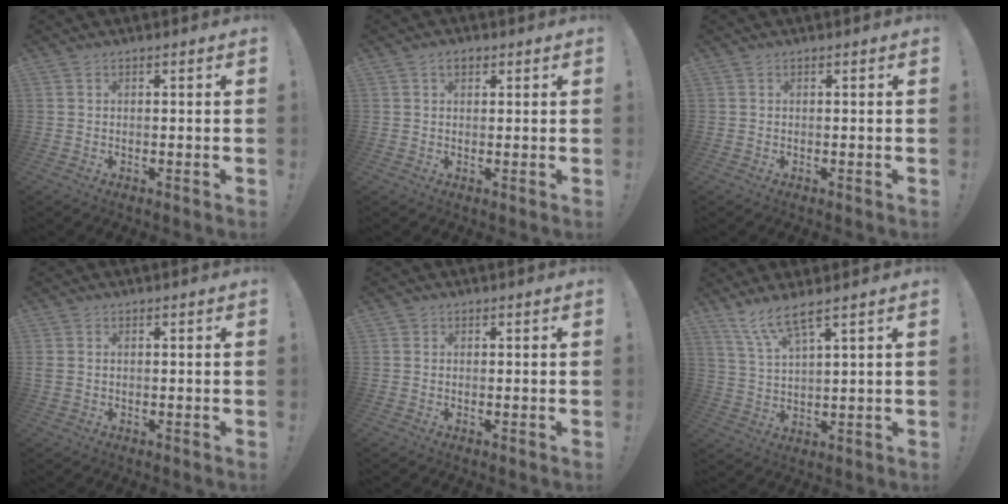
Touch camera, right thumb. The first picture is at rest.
{"total": 2.5, "force": [1.3, 1.5, 1.5], "torque": [-0.016, -0.001, 0.021]}
{"total": 0.0}
{"total": 1.3, "force": [0.4, 1.0, 0.7], "torque": [-0.019, 0.004, 0.009]}
{"total": 0.7, "force": [0.3, 0.7, 0.0], "torque": [0.007, -0.002, 0.004]}
{"total": 7.8, "force": [5.9, 1.3, 4.9], "torque": [-0.098, -0.027, 0.108]}